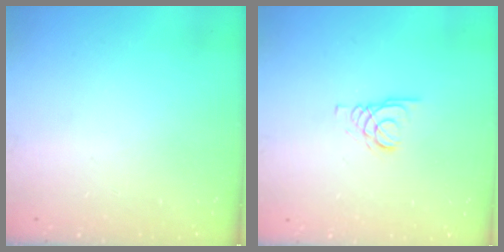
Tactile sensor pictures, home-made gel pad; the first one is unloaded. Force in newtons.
{"total": 1.6, "press": 1.6, "slide": 0.2}